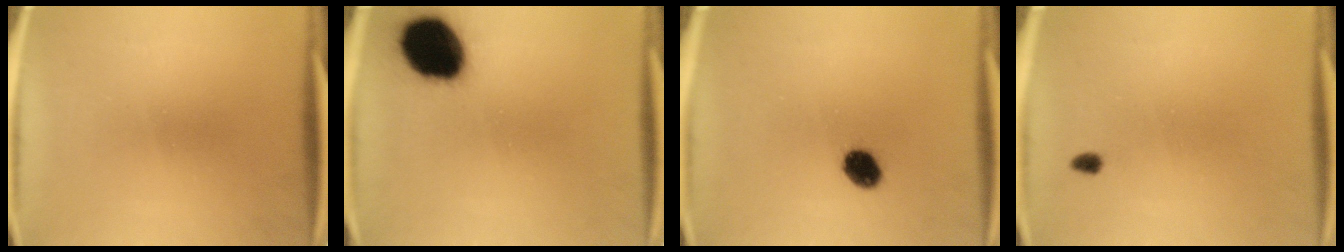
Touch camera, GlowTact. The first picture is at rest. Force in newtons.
{"total": 17.9}
{"total": 5.5}
{"total": 1.5}